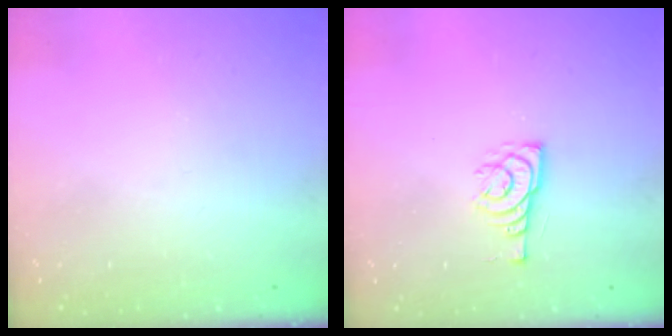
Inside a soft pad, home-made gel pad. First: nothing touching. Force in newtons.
{"total": 7.7, "press": 7.7, "slide": 0.5}